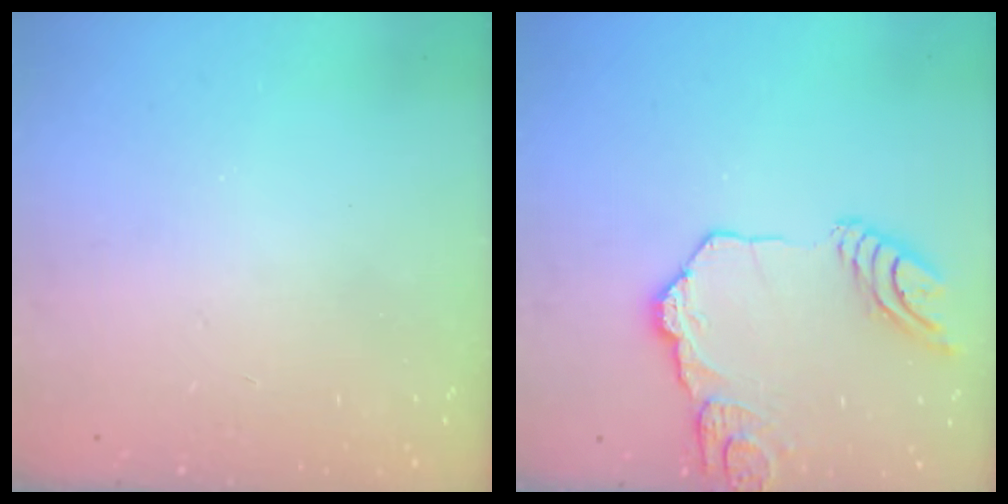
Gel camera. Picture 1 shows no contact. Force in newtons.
{"total": 15.7, "press": 15.6, "slide": 2.0}